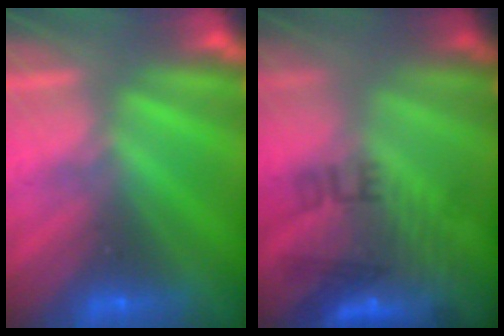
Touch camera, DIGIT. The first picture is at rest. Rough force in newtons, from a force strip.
{"total": 6.1}